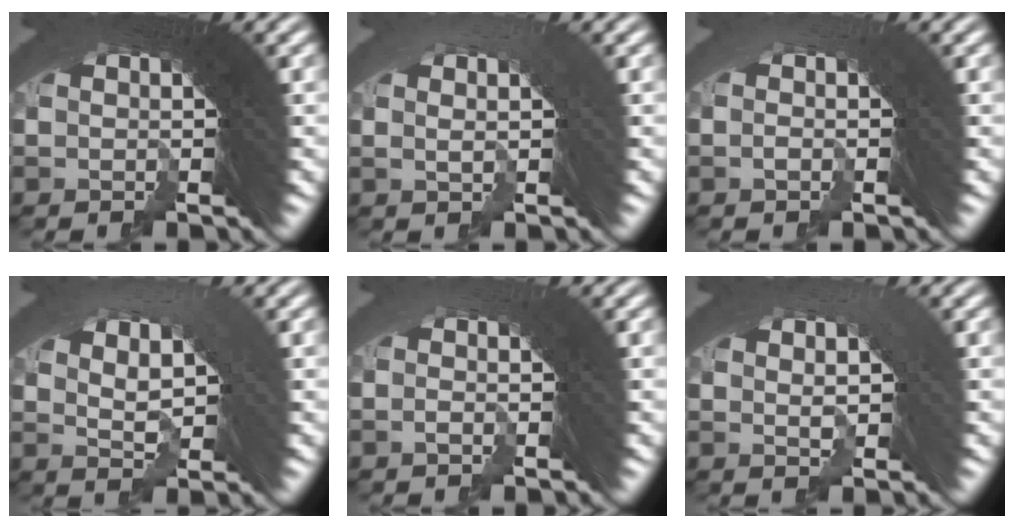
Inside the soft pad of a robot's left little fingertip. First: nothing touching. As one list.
[{"total": 0.8, "force": [0.1, -0.6, 0.6], "torque": [0.010, 0.013, 0.002]}, {"total": 1.6, "force": [-1.5, -0.4, -0.4], "torque": [0.015, 0.008, -0.030]}, {"total": 2.5, "force": [1.1, 0.4, 2.3], "torque": [-0.013, 0.007, 0.023]}, {"total": 1.7, "force": [-1.6, -0.6, -0.4], "torque": [0.017, 0.010, -0.033]}, {"total": 1.7, "force": [0.7, 0.2, 1.5], "torque": [0.004, 0.018, 0.009]}]